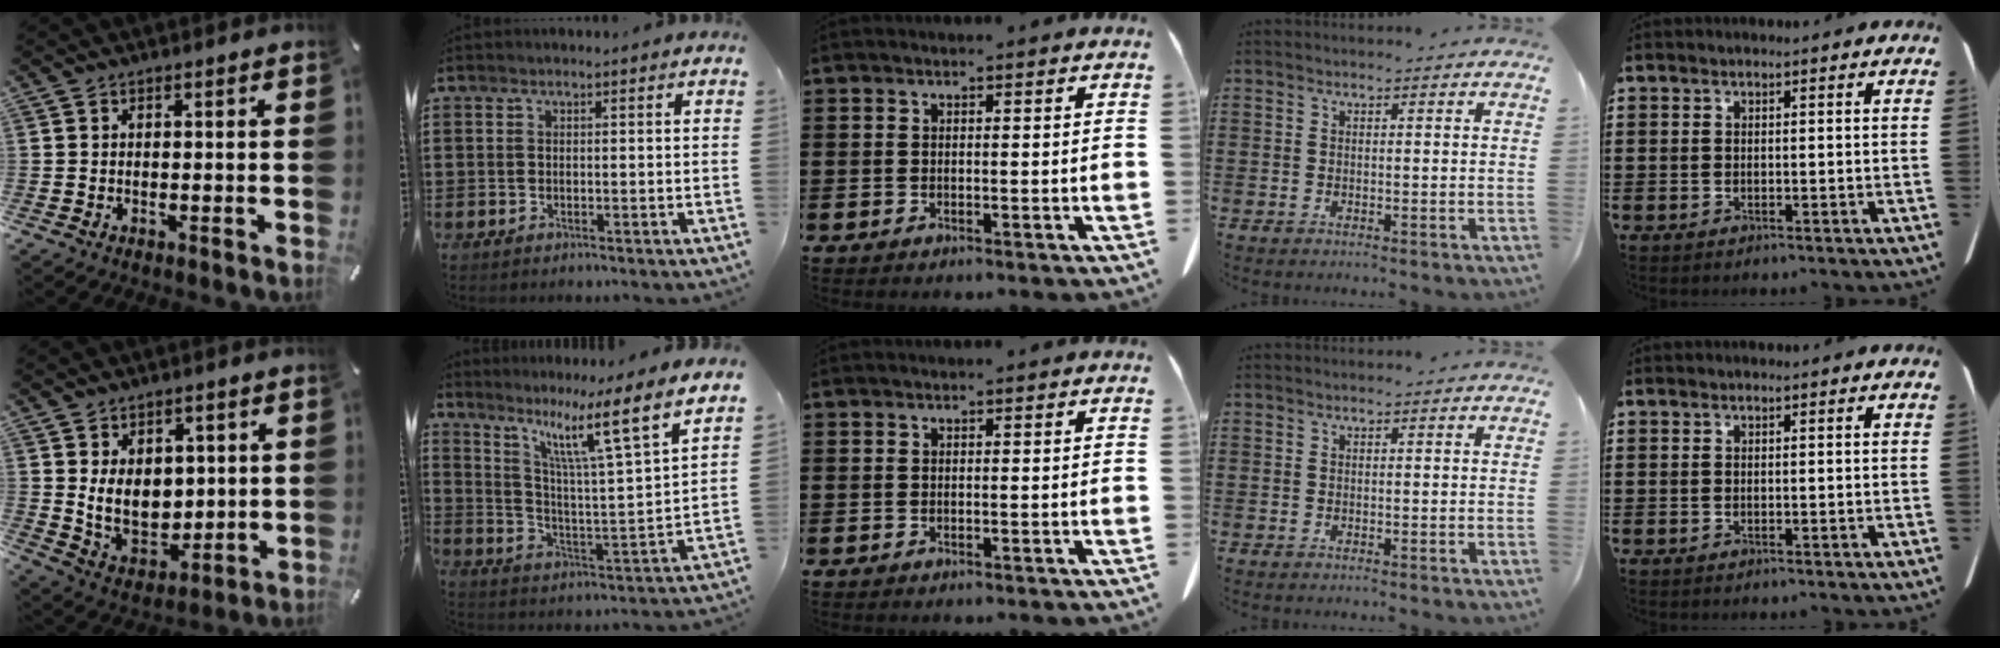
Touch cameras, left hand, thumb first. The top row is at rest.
{"thumb": {"total": 9.7, "force": [2.5, 7.7, 5.2], "torque": [-0.103, -0.017, 0.047]}, "index": {"total": 10.9, "force": [7.4, -0.1, 8.0], "torque": [-0.166, -0.053, 0.107]}}